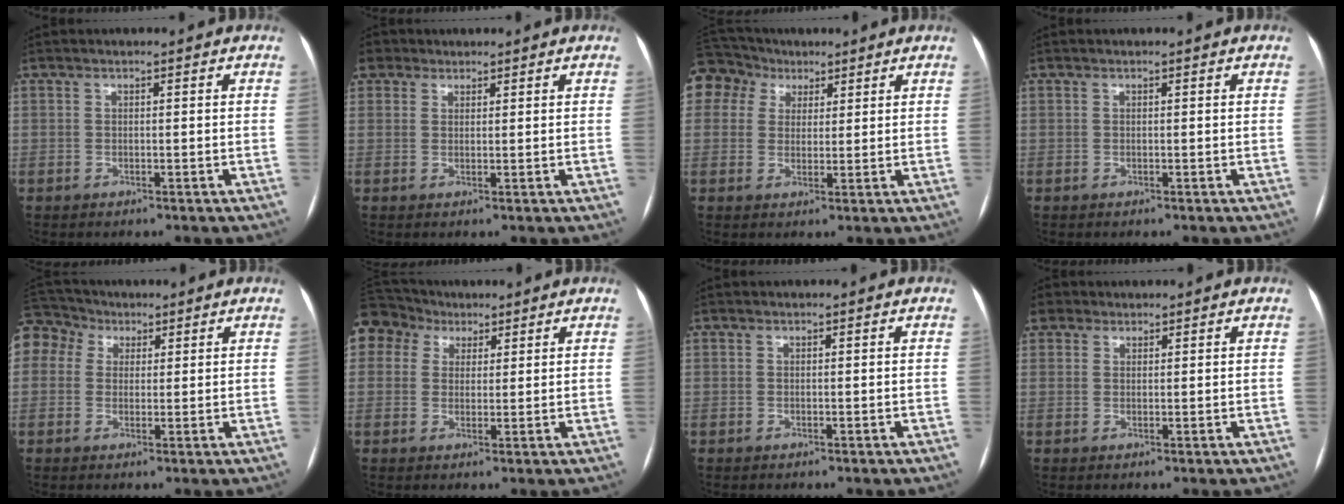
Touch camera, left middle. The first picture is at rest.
{"total": 3.0, "force": [1.8, 2.3, 0.3], "torque": [-0.005, 0.018, 0.030]}
{"total": 10.1, "force": [5.3, 8.3, 2.3], "torque": [-0.067, 0.048, 0.101]}
{"total": 0.0}
{"total": 9.8, "force": [4.3, 8.3, 2.8], "torque": [-0.081, 0.052, 0.083]}
{"total": 8.9, "force": [4.9, 7.2, 2.0], "torque": [-0.052, 0.046, 0.094]}
{"total": 0.0}
{"total": 2.7, "force": [1.7, 2.1, 0.3], "torque": [-0.004, 0.018, 0.027]}